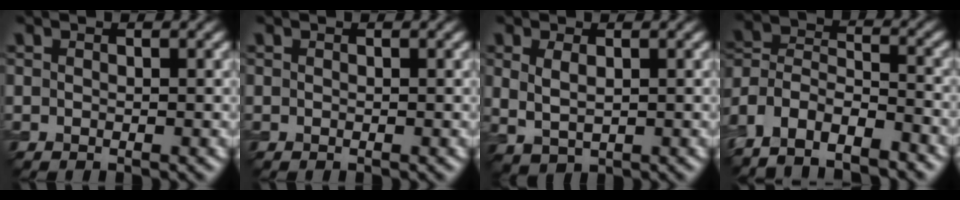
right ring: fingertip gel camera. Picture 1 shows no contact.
{"total": 0.0}
{"total": 1.9, "force": [0.9, 1.0, 1.3], "torque": [-0.030, -0.005, 0.027]}
{"total": 7.7, "force": [-6.2, 3.0, 3.4], "torque": [-0.068, 0.000, -0.117]}